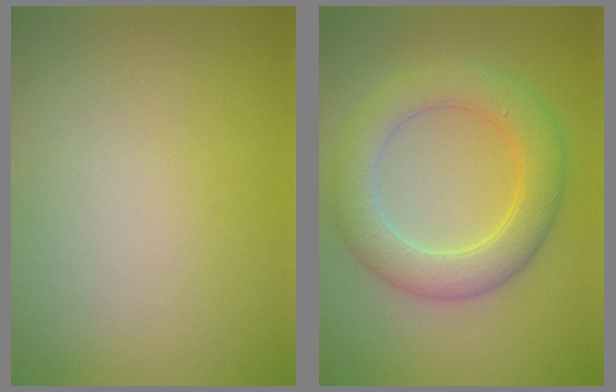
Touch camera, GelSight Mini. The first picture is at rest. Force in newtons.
{"total": 5.2, "press": 5.2, "slide": 0.0}